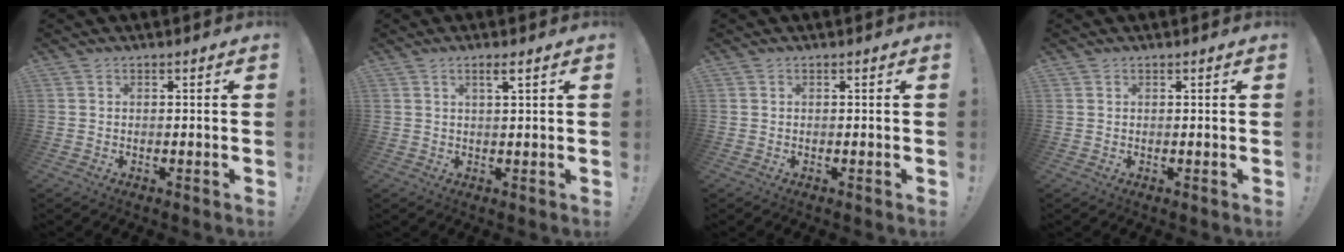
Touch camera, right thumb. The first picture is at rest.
{"total": 2.5, "force": [1.3, 0.0, 2.1], "torque": [-0.035, -0.002, 0.018]}
{"total": 0.0}
{"total": 0.7, "force": [0.4, 0.6, 0.0], "torque": [0.008, -0.003, 0.006]}